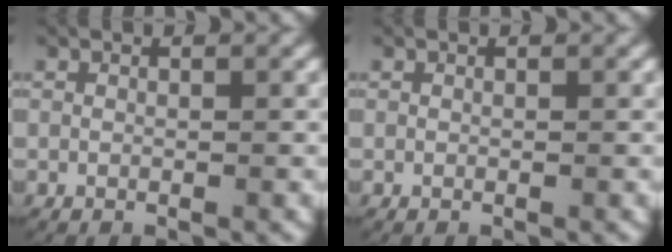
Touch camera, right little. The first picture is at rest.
{"total": 0.0}